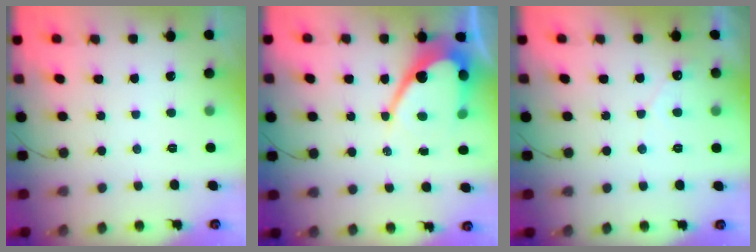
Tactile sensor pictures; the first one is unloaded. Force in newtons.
{"total": 13.5, "press": 13.5, "slide": 1.1}
{"total": 2.5, "press": 2.5, "slide": 0.1}